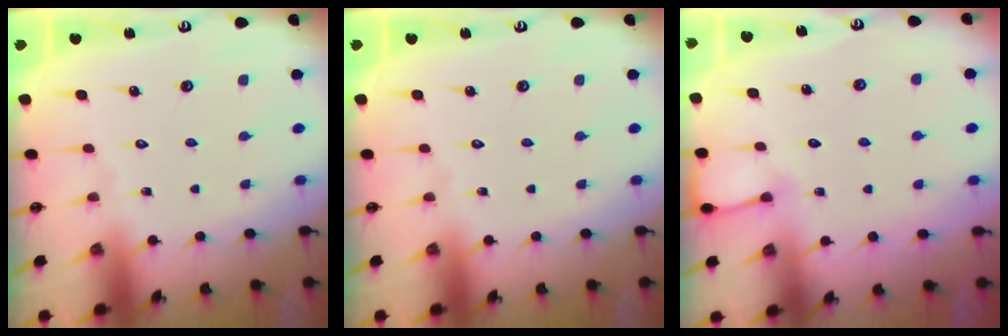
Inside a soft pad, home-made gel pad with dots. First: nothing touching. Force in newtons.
{"total": 0.0}
{"total": 5.7, "press": 5.6, "slide": 0.5}